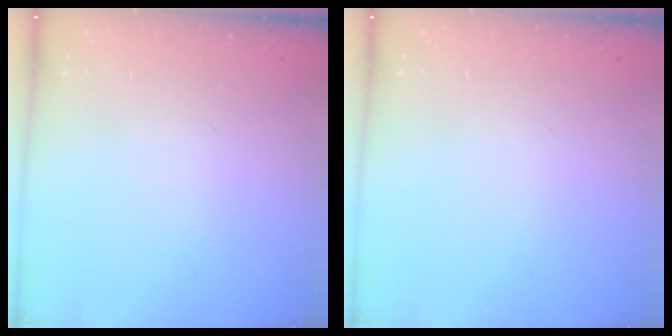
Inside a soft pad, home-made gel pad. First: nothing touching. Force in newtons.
{"total": 0.0}